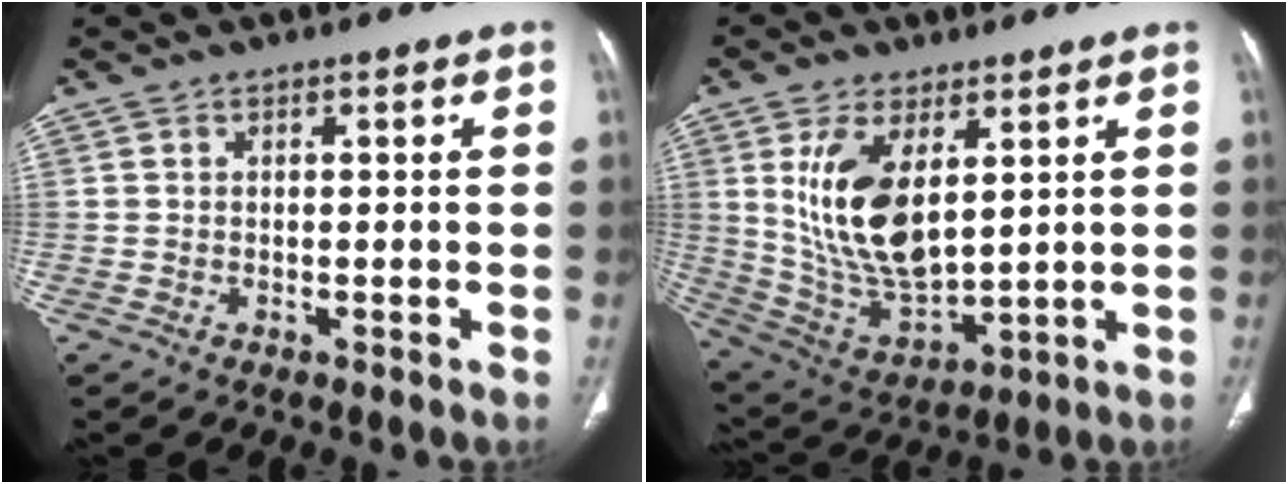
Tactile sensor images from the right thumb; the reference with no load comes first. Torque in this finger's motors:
{"motor_torque": [-1.15, 1.83, 1.63, 0.09, 0.15]}